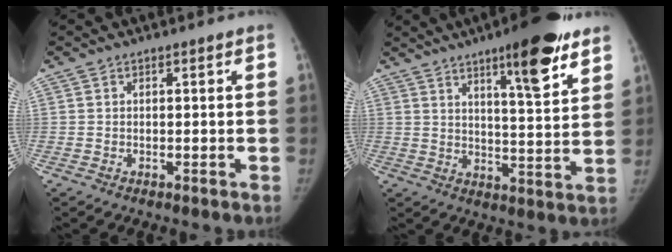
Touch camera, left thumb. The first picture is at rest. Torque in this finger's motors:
{"motor_torque": [1.78, -1.31, 1.31, -1.45, 0.16]}